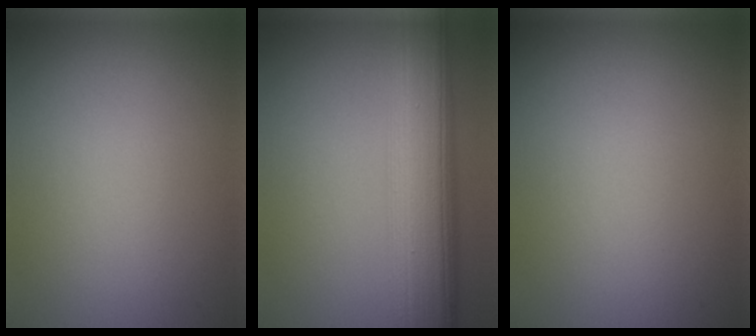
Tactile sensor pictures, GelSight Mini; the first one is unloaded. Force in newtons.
{"total": 10.4, "press": 10.4, "slide": 0.4}
{"total": 0.0}